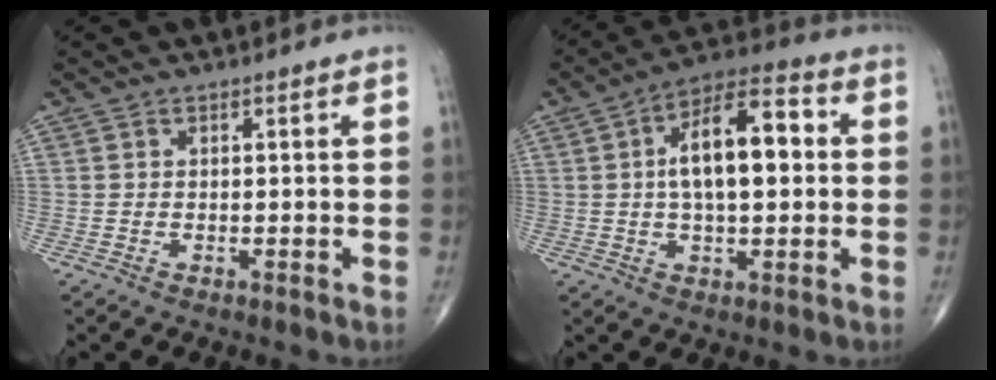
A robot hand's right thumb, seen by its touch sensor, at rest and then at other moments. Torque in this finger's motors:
{"motor_torque": [1.01, 4.00, 1.27, 0.33, 0.12]}